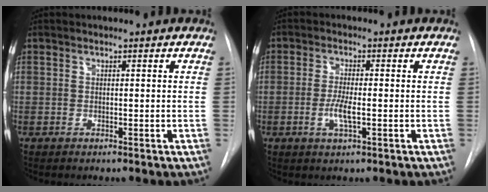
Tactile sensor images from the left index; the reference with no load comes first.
{"total": 3.8, "force": [-1.0, 0.6, 3.6], "torque": [-0.076, -0.006, -0.018]}